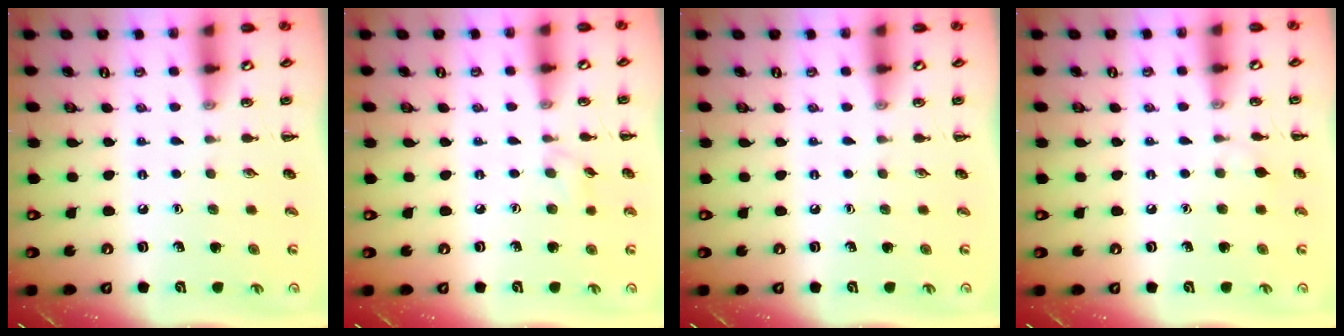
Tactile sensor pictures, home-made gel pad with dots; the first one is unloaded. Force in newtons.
{"total": 3.4, "press": 3.1, "slide": 1.3}
{"total": 0.0}
{"total": 3.9, "press": 3.6, "slide": 1.5}